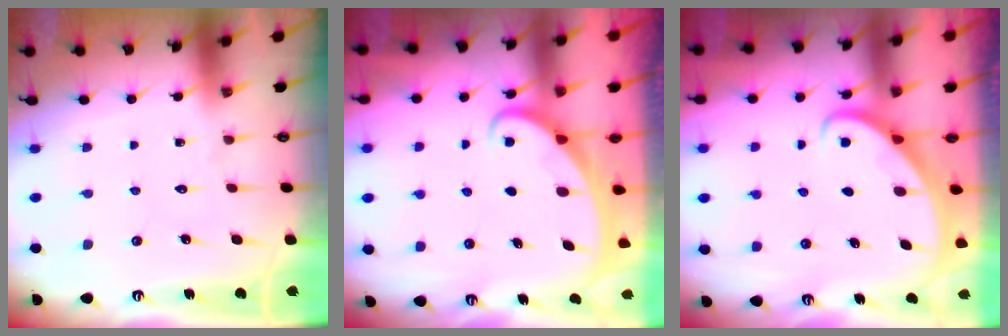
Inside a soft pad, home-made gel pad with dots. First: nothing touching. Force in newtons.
{"total": 2.1, "press": 2.1, "slide": 0.0}
{"total": 2.7, "press": 2.7, "slide": 0.2}